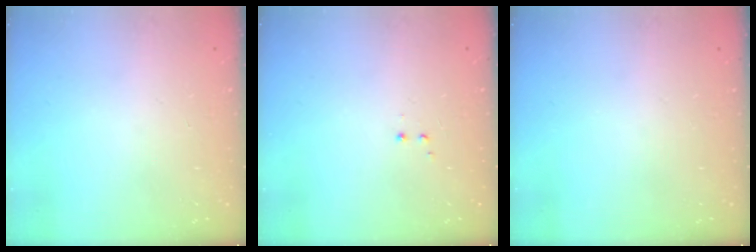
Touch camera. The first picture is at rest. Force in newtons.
{"total": 1.2, "press": 1.0, "slide": 0.6}
{"total": 0.0}